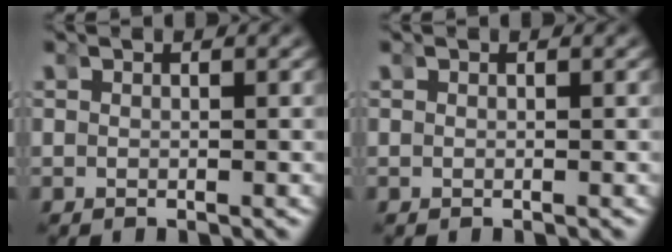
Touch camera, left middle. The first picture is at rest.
{"total": 0.0}